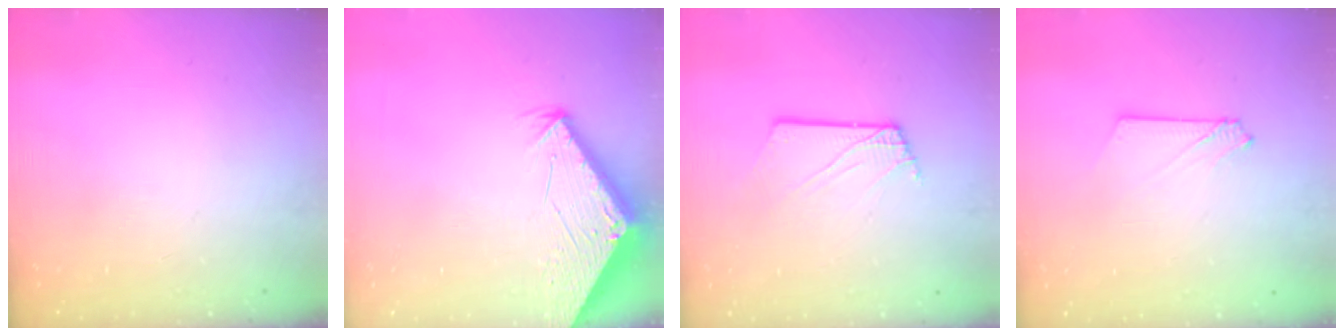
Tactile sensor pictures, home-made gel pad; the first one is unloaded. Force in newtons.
{"total": 2.8, "press": 2.8, "slide": 0.1}
{"total": 2.6, "press": 2.6, "slide": 0.3}
{"total": 2.6, "press": 2.6, "slide": 0.3}